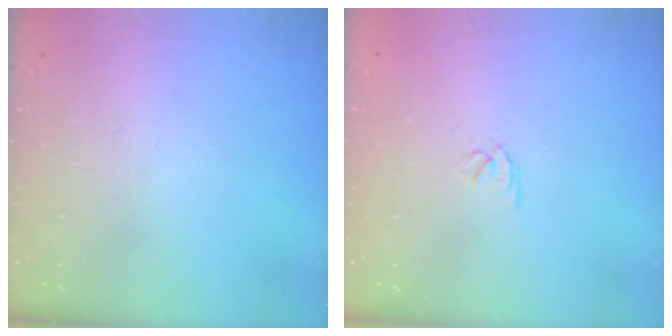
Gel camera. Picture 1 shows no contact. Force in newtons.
{"total": 2.1, "press": 2.1, "slide": 0.4}